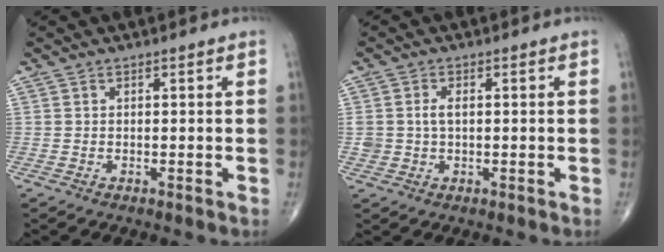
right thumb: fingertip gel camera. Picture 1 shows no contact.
{"total": 2.8, "force": [0.3, 1.8, 2.1], "torque": [-0.041, 0.002, 0.007]}